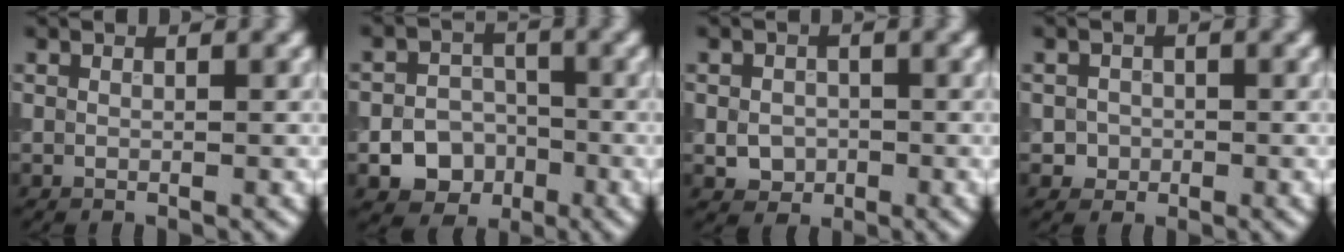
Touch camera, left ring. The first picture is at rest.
{"total": 6.3, "force": [-2.7, 5.4, 2.0], "torque": [0.002, -0.011, -0.057]}
{"total": 2.2, "force": [-0.5, 1.9, 1.0], "torque": [-0.014, -0.003, -0.012]}
{"total": 1.4, "force": [-0.3, 1.4, 0.2], "torque": [0.013, -0.002, -0.007]}